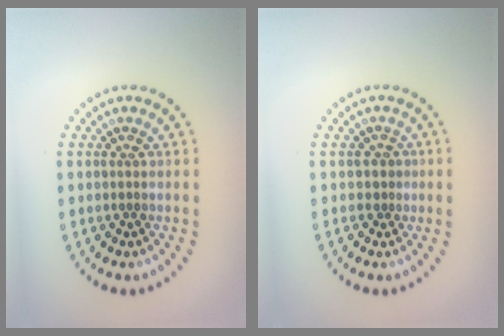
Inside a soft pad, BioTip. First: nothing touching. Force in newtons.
{"total": 0.7, "press": 0.6, "slide": 0.5}